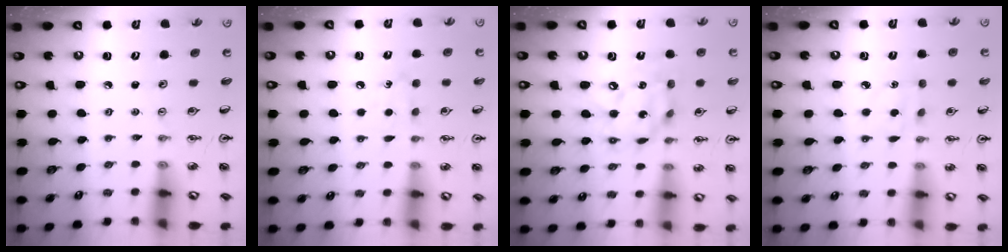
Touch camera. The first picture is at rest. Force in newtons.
{"total": 6.7, "press": 6.7, "slide": 0.8}
{"total": 14.4, "press": 14.3, "slide": 1.7}
{"total": 4.4, "press": 4.3, "slide": 0.6}